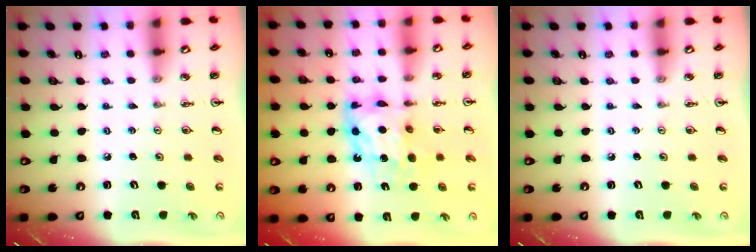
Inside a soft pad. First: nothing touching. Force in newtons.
{"total": 10.2, "press": 10.2, "slide": 0.9}
{"total": 0.0}